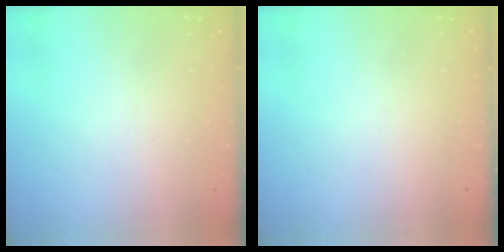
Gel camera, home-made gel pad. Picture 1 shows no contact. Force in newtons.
{"total": 0.0}